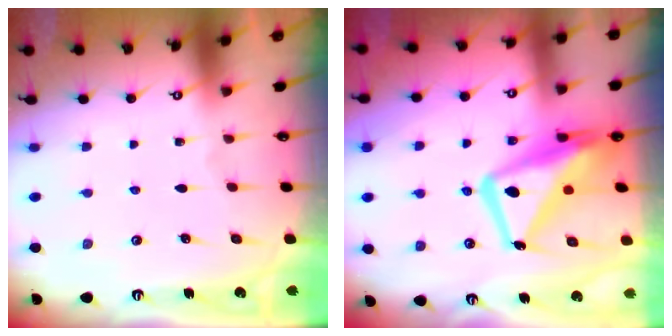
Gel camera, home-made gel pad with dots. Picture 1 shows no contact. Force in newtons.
{"total": 16.7, "press": 16.6, "slide": 1.8}